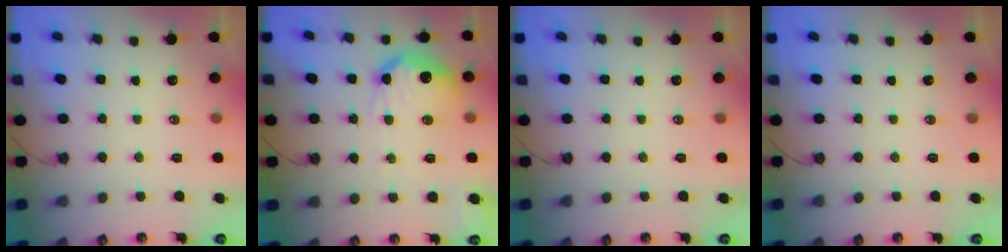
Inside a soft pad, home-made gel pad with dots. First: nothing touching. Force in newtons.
{"total": 19.6, "press": 19.6, "slide": 1.1}
{"total": 0.0}
{"total": 0.0}